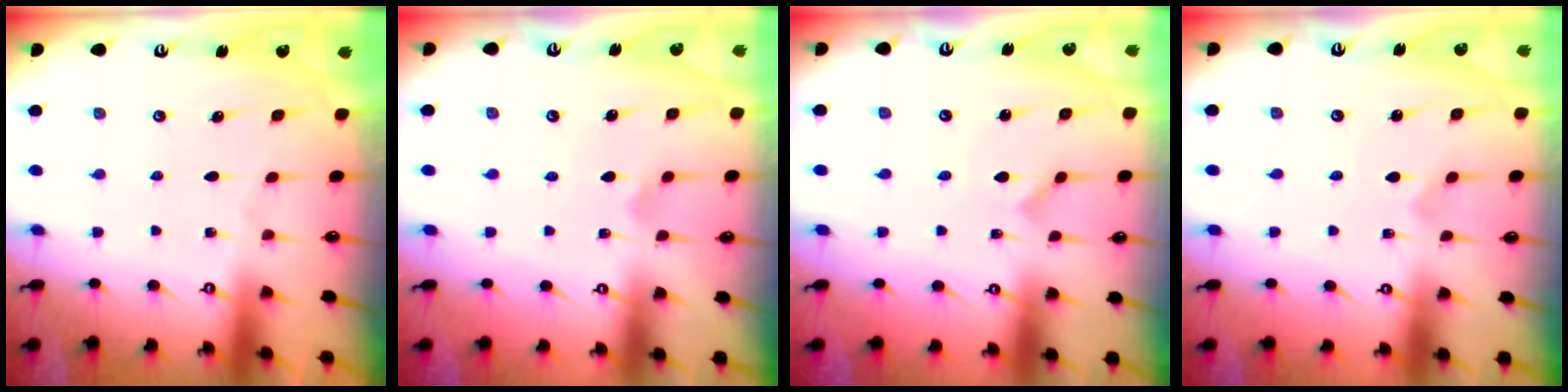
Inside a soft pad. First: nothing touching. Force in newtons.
{"total": 1.3, "press": 1.2, "slide": 0.4}
{"total": 0.0}
{"total": 0.0}